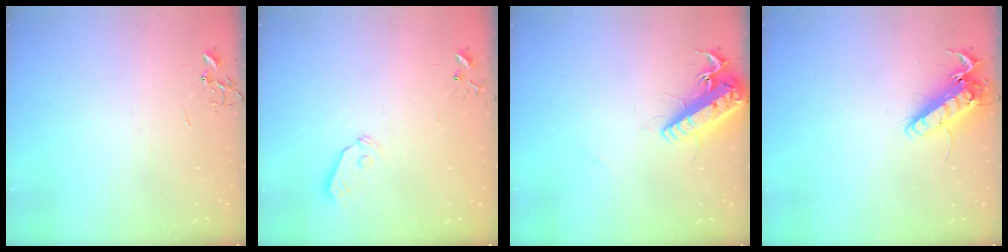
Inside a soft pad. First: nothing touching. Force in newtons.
{"total": 6.1, "press": 6.1, "slide": 0.5}
{"total": 16.5, "press": 16.2, "slide": 3.1}
{"total": 15.0, "press": 14.7, "slide": 2.5}